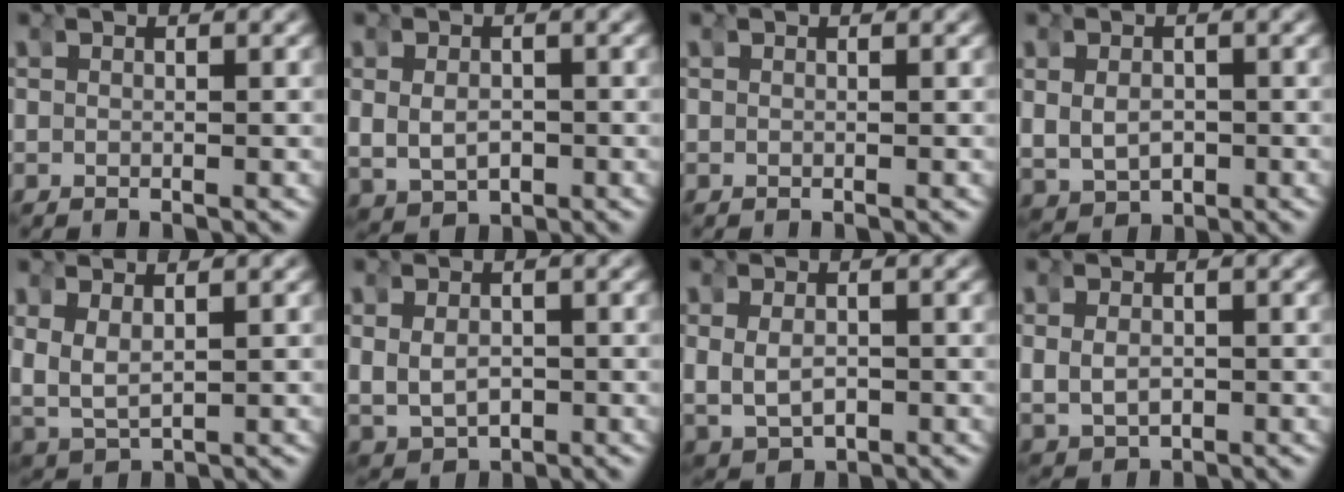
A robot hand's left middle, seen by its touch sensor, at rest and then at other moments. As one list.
[{"total": 2.4, "force": [-0.1, 2.4, -0.3], "torque": [-0.011, -0.015, 0.005]}, {"total": 0.0}, {"total": 3.2, "force": [-0.4, 3.2, -0.2], "torque": [-0.015, -0.017, 0.001]}, {"total": 3.6, "force": [1.5, 3.1, 0.8], "torque": [-0.065, -0.007, 0.029]}, {"total": 3.3, "force": [-0.2, 3.3, 0.1], "torque": [-0.024, -0.016, 0.004]}, {"total": 2.3, "force": [0.1, 2.3, 0.1], "torque": [-0.023, -0.012, 0.008]}, {"total": 1.7, "force": [0.5, 1.6, -0.4], "torque": [-0.010, -0.012, 0.017]}]